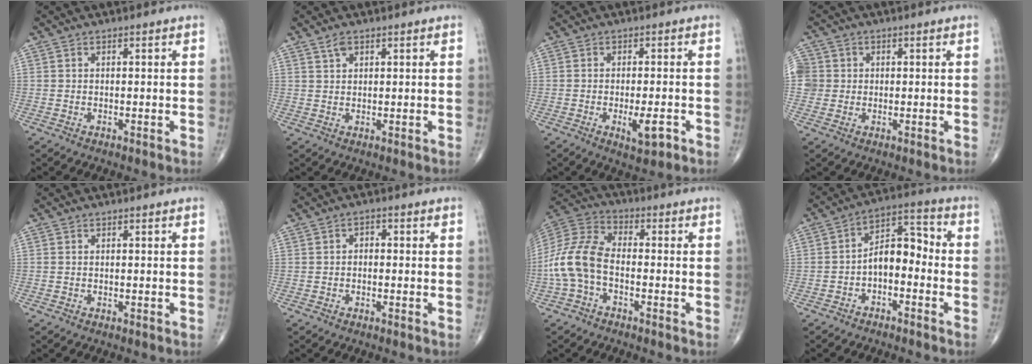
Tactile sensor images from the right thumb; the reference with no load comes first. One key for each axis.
{"total": 1.9, "fx": 1.3, "fy": 1.0, "fz": 1.0, "tx": -0.014, "ty": -0.001, "tz": 0.025}
{"total": 4.9, "fx": -1.9, "fy": 1.6, "fz": 4.2, "tx": -0.062, "ty": -0.002, "tz": -0.024}
{"total": 5.7, "fx": 0.7, "fy": 5.5, "fz": 1.3, "tx": -0.016, "ty": 0.016, "tz": 0.013}
{"total": 0.0}
{"total": 1.5, "fx": -0.2, "fy": 1.1, "fz": 1.0, "tx": -0.001, "ty": 0.007, "tz": -0.010}
{"total": 11.4, "fx": -2.8, "fy": 6.7, "fz": 8.8, "tx": -0.189, "ty": 0.034, "tz": -0.066}
{"total": 8.3, "fx": -2.3, "fy": 4.8, "fz": 6.4, "tx": -0.085, "ty": 0.047, "tz": -0.050}